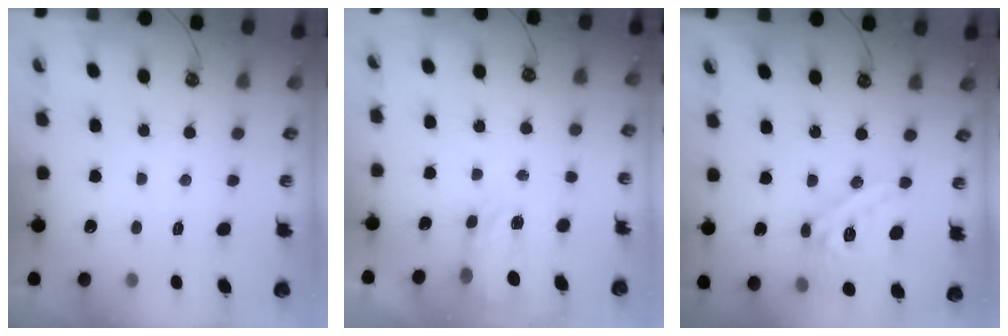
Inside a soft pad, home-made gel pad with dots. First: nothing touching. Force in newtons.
{"total": 4.0, "press": 3.9, "slide": 0.7}
{"total": 18.3, "press": 18.2, "slide": 1.9}